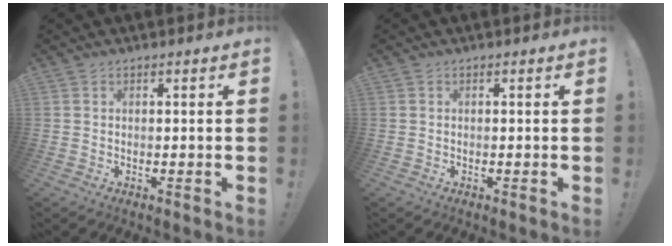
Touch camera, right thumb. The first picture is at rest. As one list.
[{"total": 0.0}]